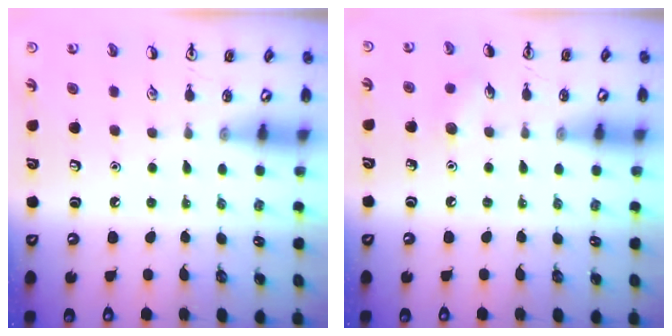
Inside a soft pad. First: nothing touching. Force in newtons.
{"total": 5.4, "press": 5.1, "slide": 1.7}